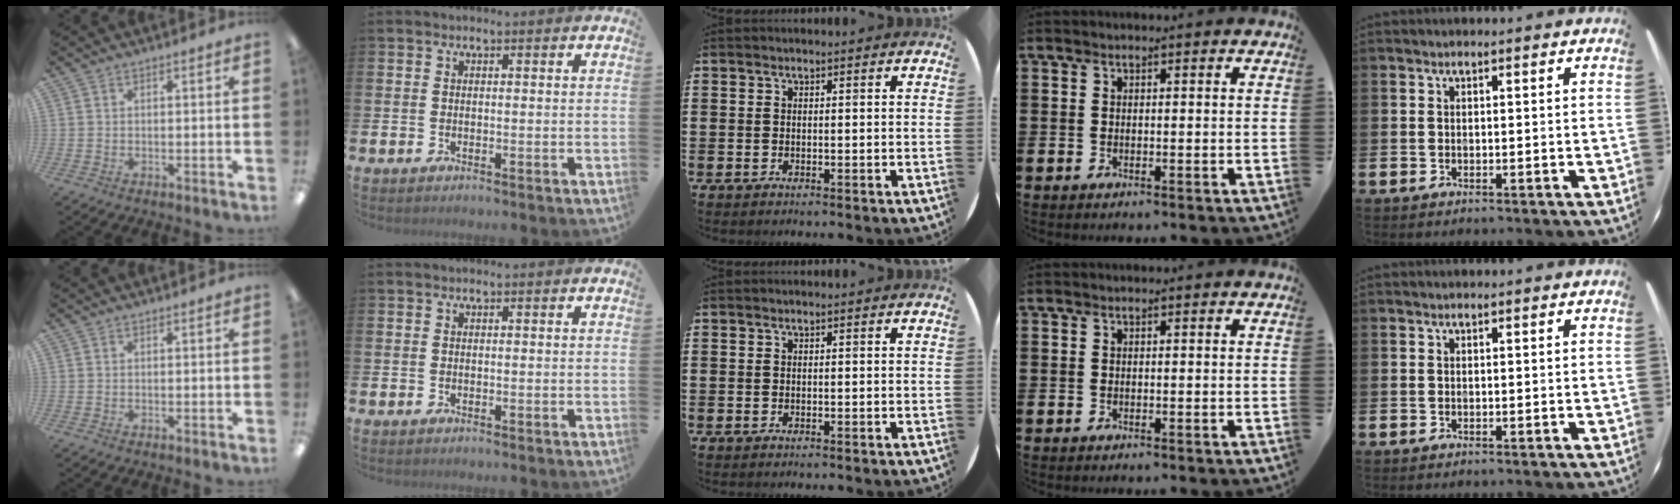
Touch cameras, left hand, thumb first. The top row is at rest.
{}